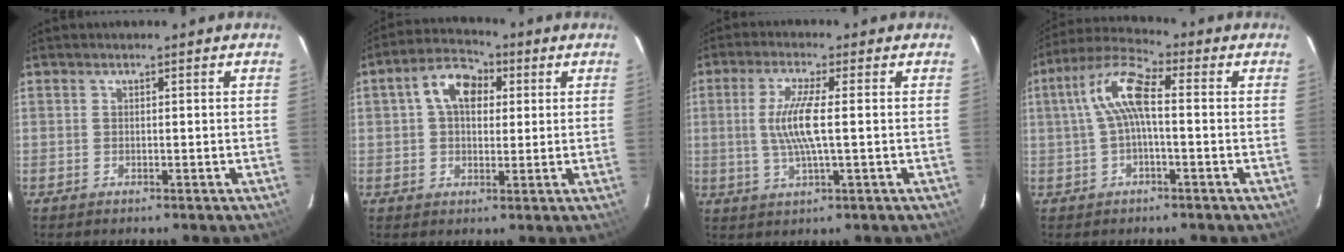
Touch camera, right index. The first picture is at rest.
{"total": 8.5, "force": [2.3, 5.7, 5.9], "torque": [-0.107, 0.032, 0.036]}
{"total": 7.8, "force": [0.1, 0.7, 7.7], "torque": [-0.155, -0.003, 0.003]}
{"total": 8.8, "force": [0.4, 2.6, 8.4], "torque": [-0.178, 0.023, 0.006]}